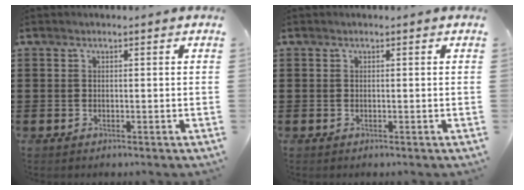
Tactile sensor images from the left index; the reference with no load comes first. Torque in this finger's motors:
{"motor_torque": [-0.01, 0.00, 0.00, 0.00]}